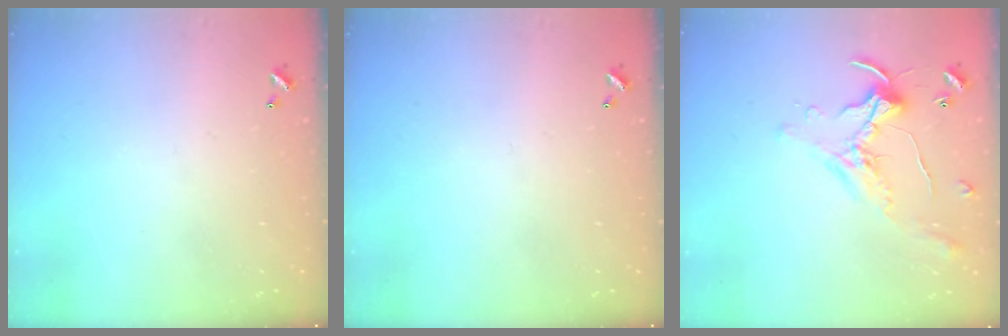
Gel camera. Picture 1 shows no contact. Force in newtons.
{"total": 0.0}
{"total": 0.8, "press": 0.8, "slide": 0.2}